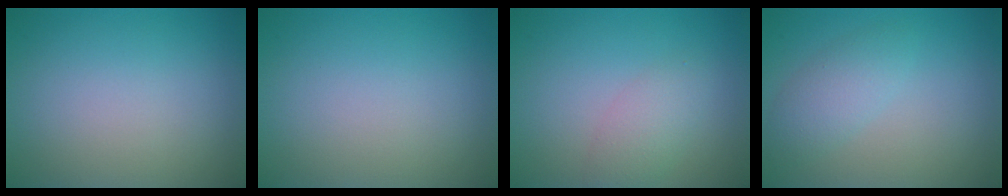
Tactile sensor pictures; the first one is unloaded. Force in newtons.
{"total": 0.0}
{"total": 2.2, "press": 2.2, "slide": 0.1}
{"total": 1.7, "press": 1.7, "slide": 0.0}